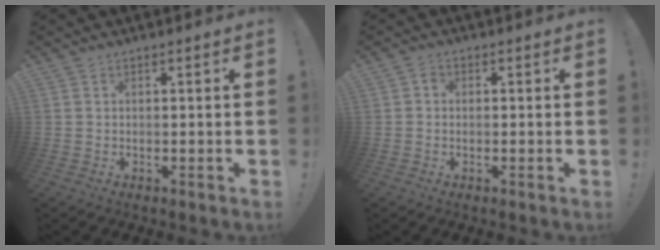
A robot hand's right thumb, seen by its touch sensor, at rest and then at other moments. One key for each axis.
{"total": 1.3, "fx": -0.5, "fy": 1.0, "fz": 0.7, "tx": -0.012, "ty": 0.004, "tz": -0.009}